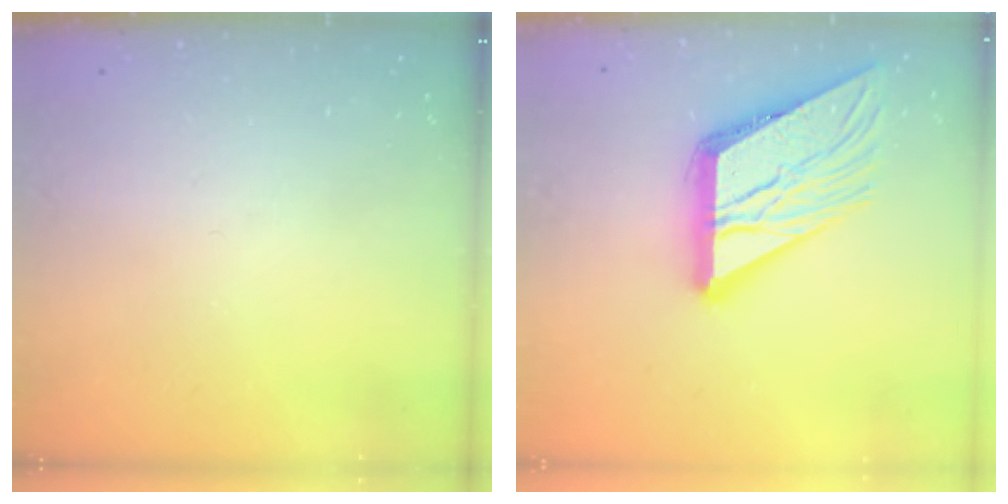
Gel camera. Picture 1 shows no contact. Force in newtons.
{"total": 20.0, "press": 19.8, "slide": 2.2}